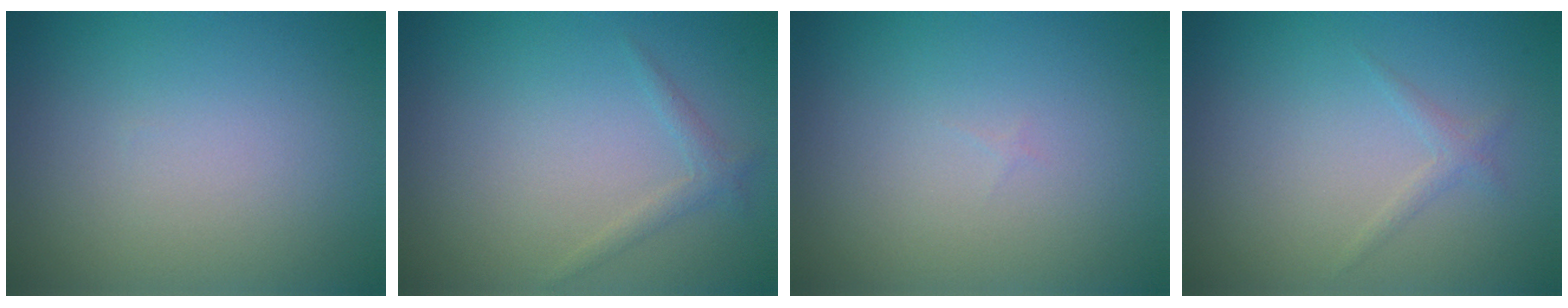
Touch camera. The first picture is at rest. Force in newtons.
{"total": 1.1, "press": 1.1, "slide": 0.1}
{"total": 0.0}
{"total": 0.9, "press": 0.9, "slide": 0.1}